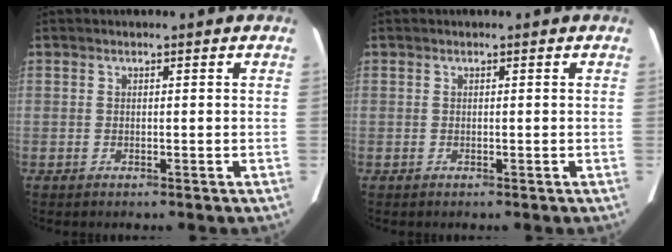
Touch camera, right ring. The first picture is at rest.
{"total": 0.0}